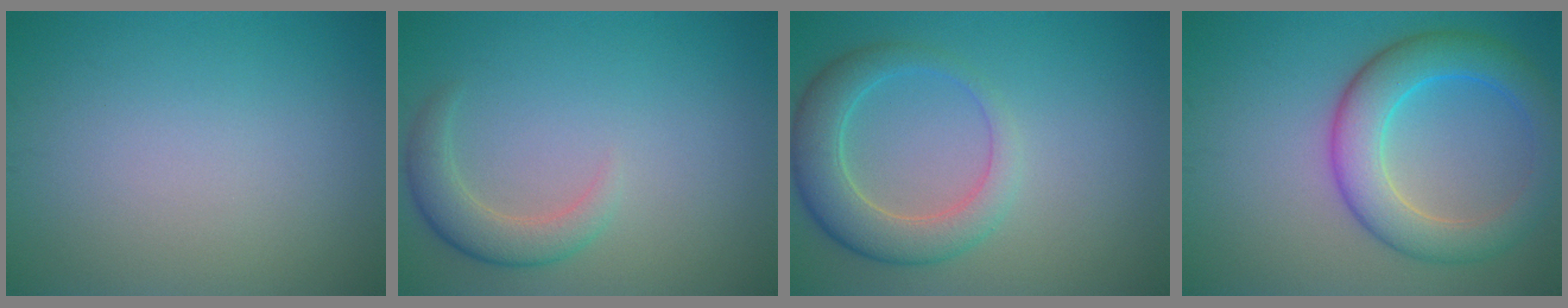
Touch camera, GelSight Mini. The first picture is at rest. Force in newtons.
{"total": 3.0, "press": 3.0, "slide": 0.4}
{"total": 5.0, "press": 5.0, "slide": 0.5}
{"total": 6.6, "press": 6.6, "slide": 0.0}